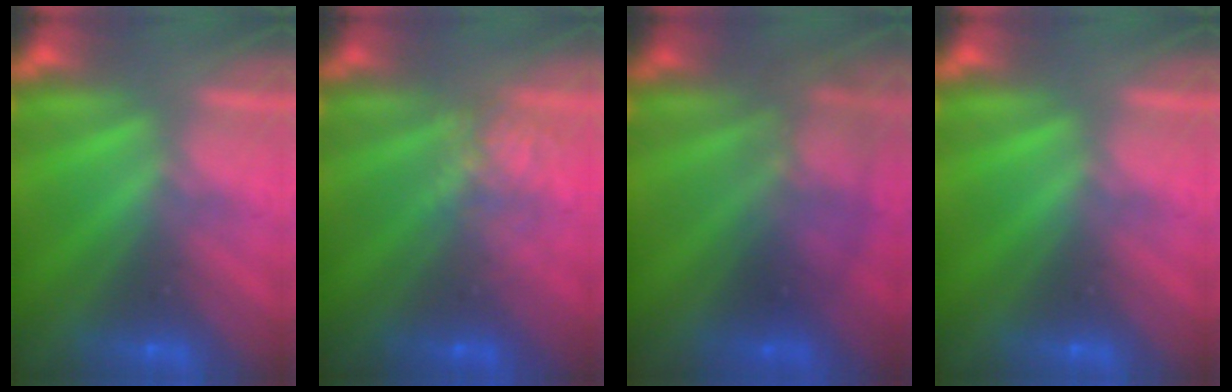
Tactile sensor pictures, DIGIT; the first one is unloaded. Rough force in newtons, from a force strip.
{"total": 3.9}
{"total": 2.1}
{"total": 0.0}